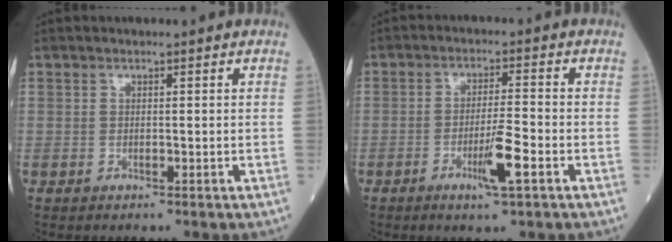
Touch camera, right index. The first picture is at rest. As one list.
[{"total": 5.5, "force": [-2.4, 0.0, 5.0], "torque": [-0.091, -0.007, -0.040]}]